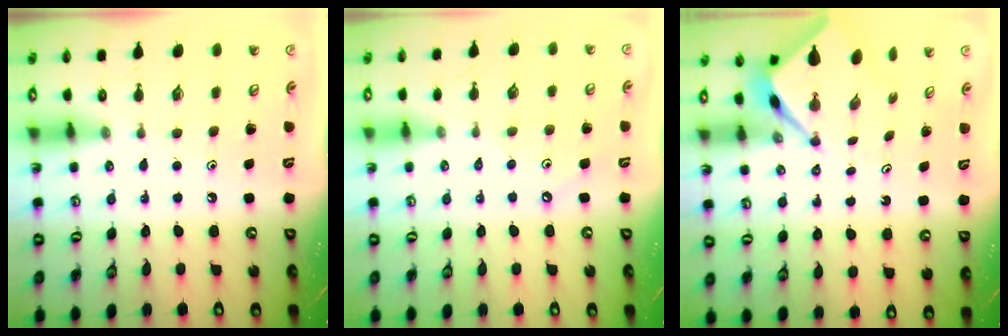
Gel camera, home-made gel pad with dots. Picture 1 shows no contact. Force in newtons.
{"total": 2.5, "press": 2.5, "slide": 0.5}
{"total": 2.6, "press": 2.6, "slide": 0.1}